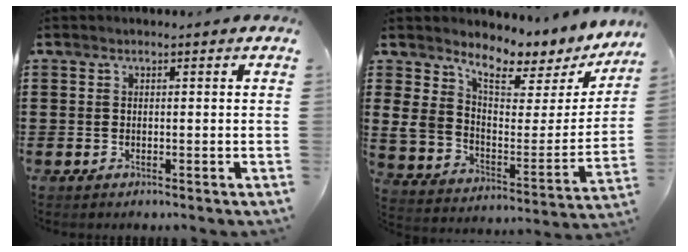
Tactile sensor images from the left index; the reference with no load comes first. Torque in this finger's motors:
{"motor_torque": [2.14, 0.00, 0.49, 0.21]}